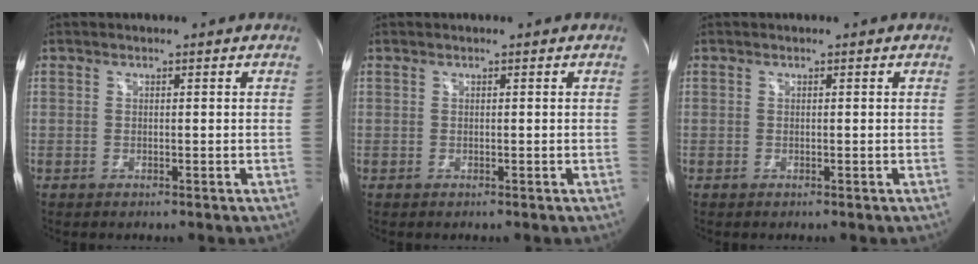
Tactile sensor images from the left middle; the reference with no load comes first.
{"total": 0.0}
{"total": 0.0}